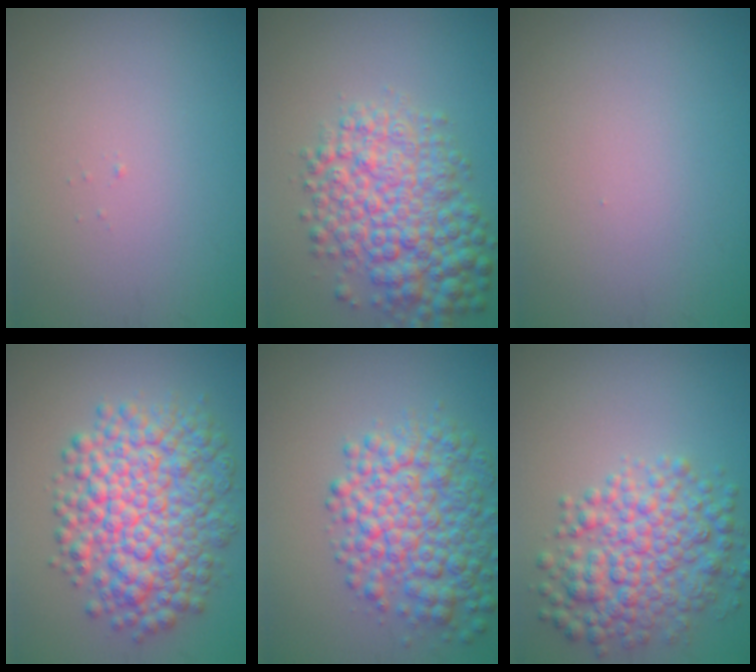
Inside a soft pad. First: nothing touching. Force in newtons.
{"total": 7.4, "press": 7.4, "slide": 0.2}
{"total": 0.0}
{"total": 8.9, "press": 8.9, "slide": 0.2}
{"total": 7.0, "press": 7.0, "slide": 0.1}
{"total": 6.2, "press": 6.2, "slide": 0.0}